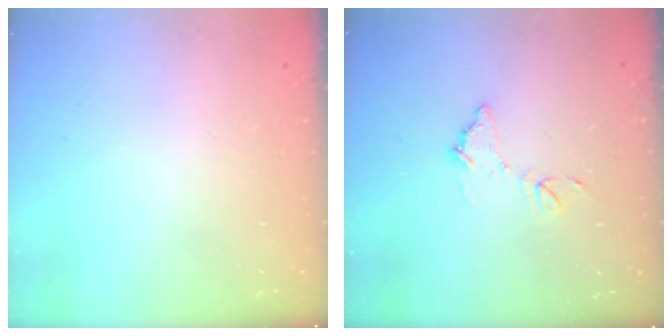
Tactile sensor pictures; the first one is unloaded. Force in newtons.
{"total": 8.4, "press": 8.4, "slide": 0.2}